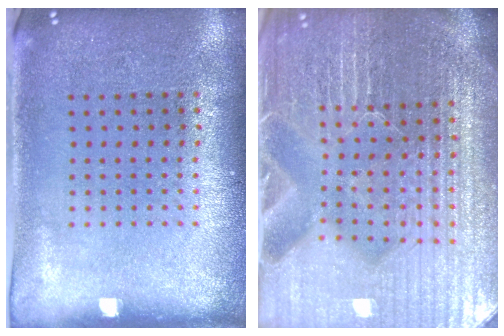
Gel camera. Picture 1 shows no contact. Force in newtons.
{"total": 6.2, "press": 5.6, "slide": 2.7}